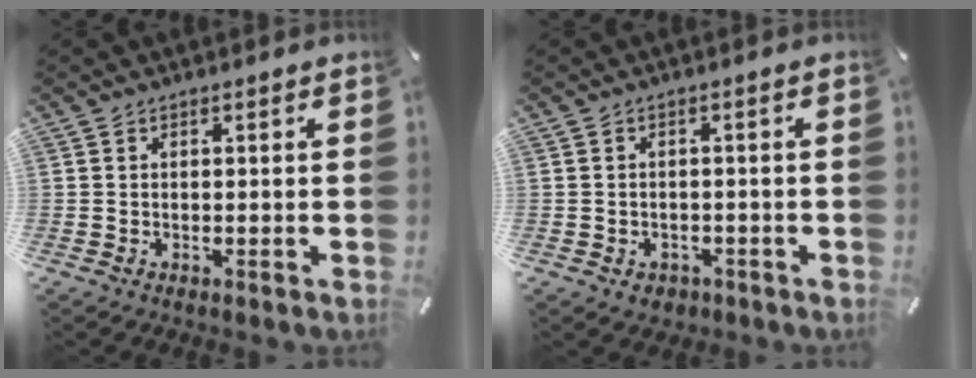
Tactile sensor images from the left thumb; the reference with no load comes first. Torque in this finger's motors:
{"motor_torque": [0.00, 0.00, -0.03, 0.02, -0.04]}